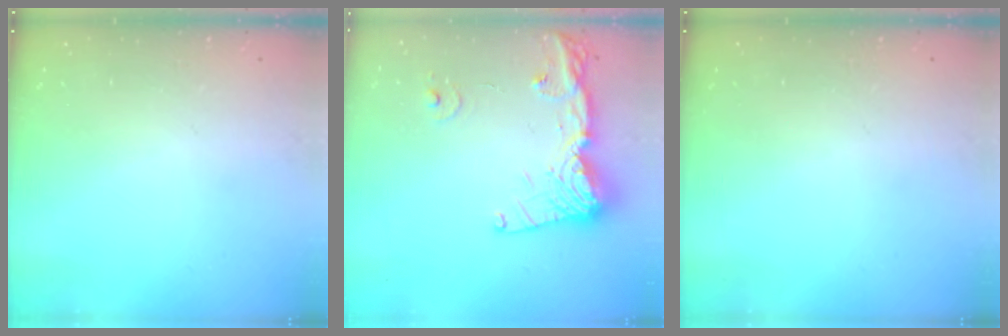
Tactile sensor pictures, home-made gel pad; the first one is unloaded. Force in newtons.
{"total": 16.5, "press": 16.4, "slide": 2.1}
{"total": 0.0}